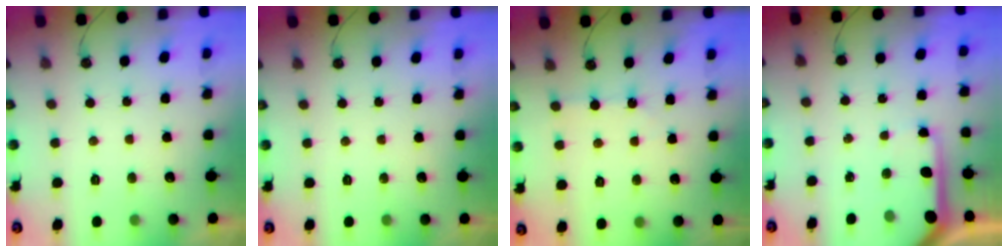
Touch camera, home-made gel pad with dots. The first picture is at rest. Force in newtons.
{"total": 0.0}
{"total": 2.2, "press": 2.2, "slide": 0.3}
{"total": 7.5, "press": 7.5, "slide": 0.8}